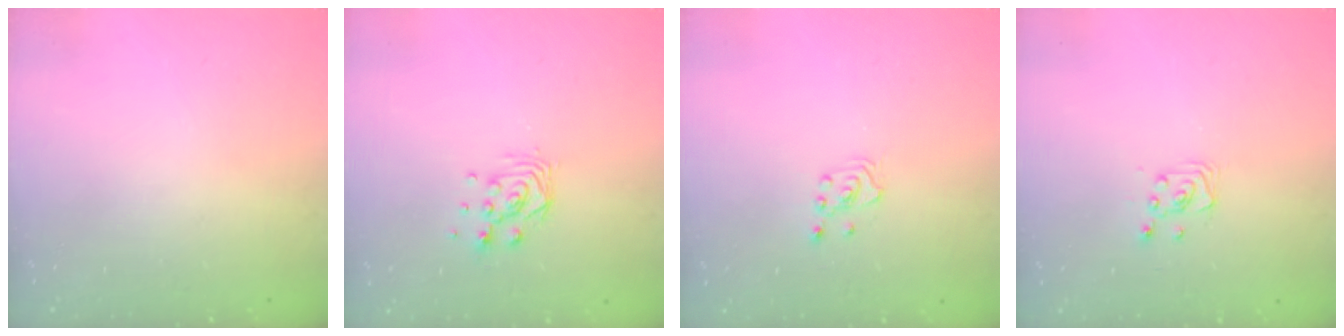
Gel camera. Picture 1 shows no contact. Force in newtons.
{"total": 7.5, "press": 7.5, "slide": 0.4}
{"total": 2.1, "press": 2.1, "slide": 0.1}
{"total": 2.2, "press": 2.2, "slide": 0.3}